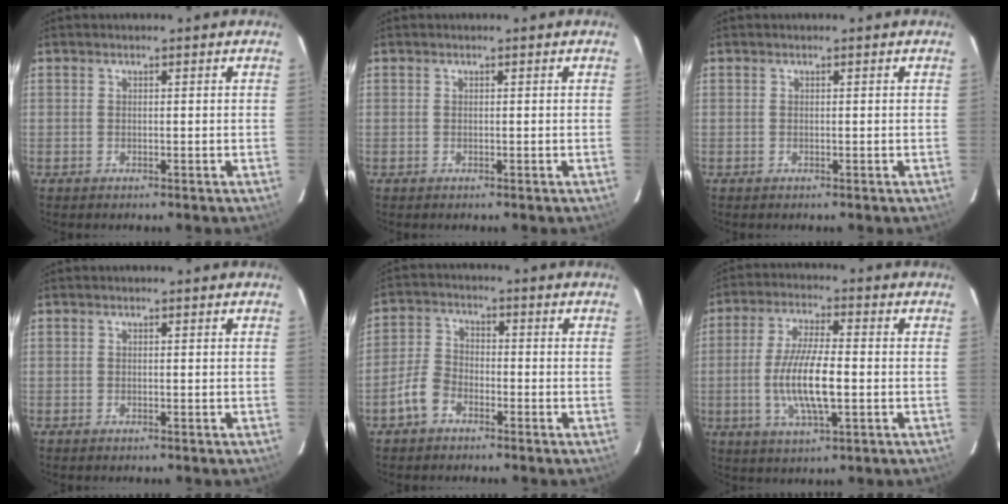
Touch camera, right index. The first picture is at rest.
{"total": 0.0}
{"total": 0.0}
{"total": 0.0}
{"total": 5.6, "force": [-3.4, 3.5, 2.7], "torque": [-0.064, 0.015, -0.067]}
{"total": 10.8, "force": [-1.9, 2.8, 10.3], "torque": [-0.204, -0.007, -0.035]}